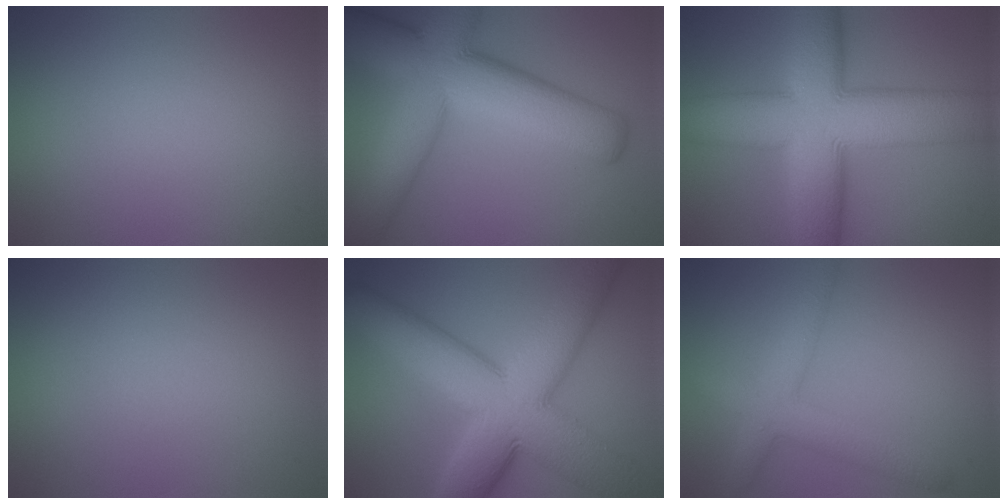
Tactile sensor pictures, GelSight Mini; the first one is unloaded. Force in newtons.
{"total": 12.9, "press": 12.9, "slide": 0.6}
{"total": 14.0, "press": 14.0, "slide": 0.5}
{"total": 0.0}
{"total": 13.3, "press": 13.3, "slide": 0.4}
{"total": 4.2, "press": 4.2, "slide": 0.1}